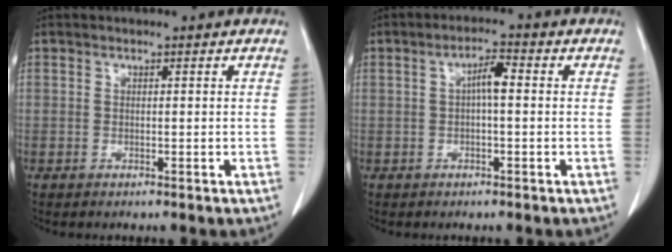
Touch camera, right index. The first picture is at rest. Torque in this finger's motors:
{"motor_torque": [0.37, 0.09, 0.07, 0.04]}